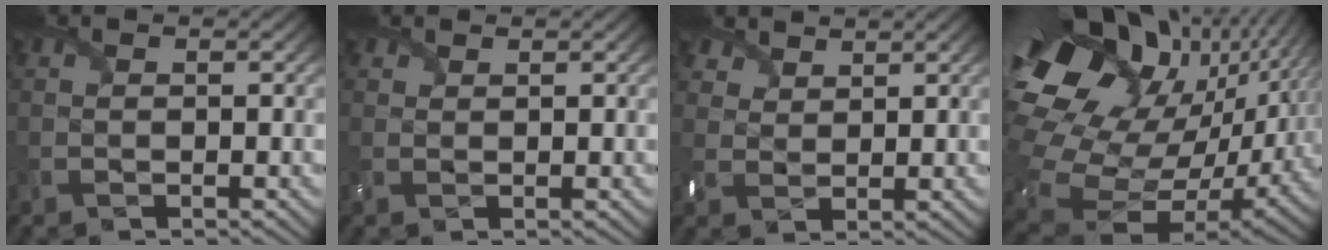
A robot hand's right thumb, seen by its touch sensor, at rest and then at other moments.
{"total": 1.4, "force": [1.1, 0.8, 0.3], "torque": [-0.011, 0.005, 0.025]}
{"total": 4.0, "force": [3.1, 2.3, 1.0], "torque": [-0.032, 0.001, 0.070]}
{"total": 19.9, "force": [5.8, 13.2, 13.7], "torque": [-0.301, -0.009, 0.136]}